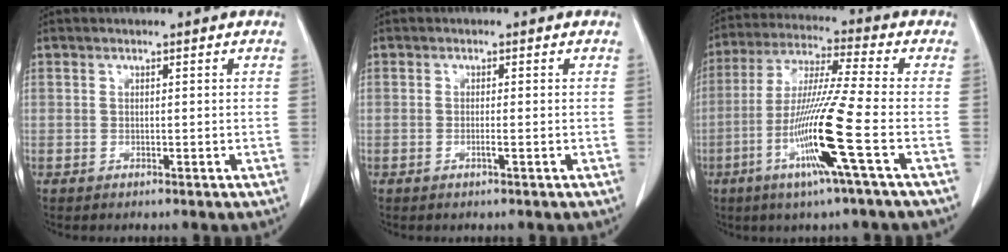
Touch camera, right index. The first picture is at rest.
{"total": 0.9, "force": [-0.3, -0.2, 0.8], "torque": [-0.013, 0.001, -0.003]}
{"total": 13.8, "force": [-4.7, -1.9, 12.8], "torque": [-0.254, -0.021, -0.094]}